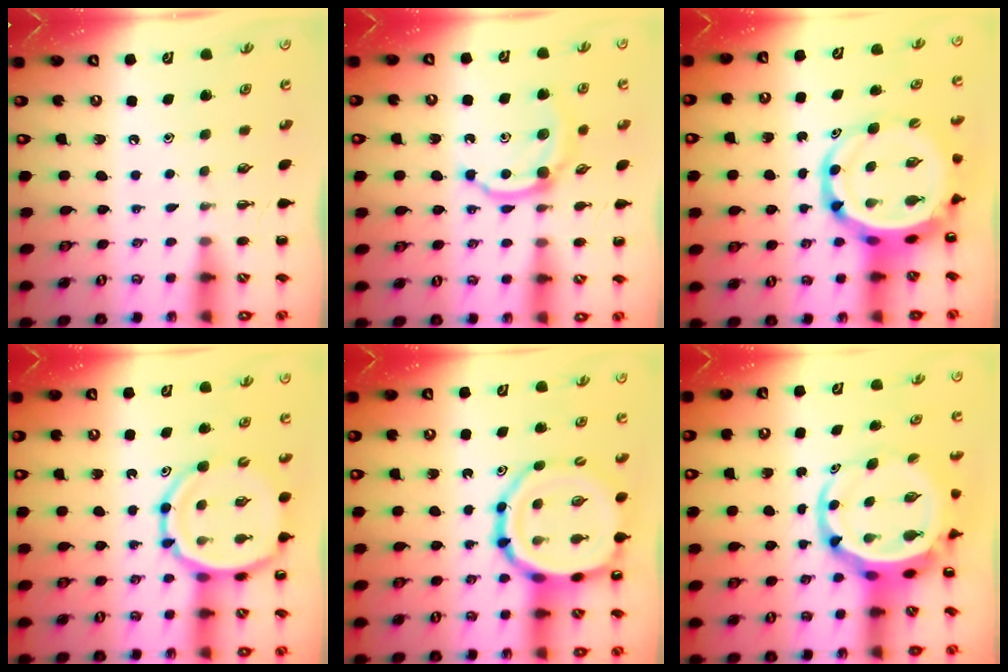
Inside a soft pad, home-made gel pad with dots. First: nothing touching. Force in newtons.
{"total": 7.9, "press": 7.8, "slide": 0.9}
{"total": 10.2, "press": 9.8, "slide": 2.9}
{"total": 12.5, "press": 11.9, "slide": 3.9}
{"total": 15.9, "press": 15.5, "slide": 3.5}
{"total": 8.5, "press": 8.0, "slide": 2.9}